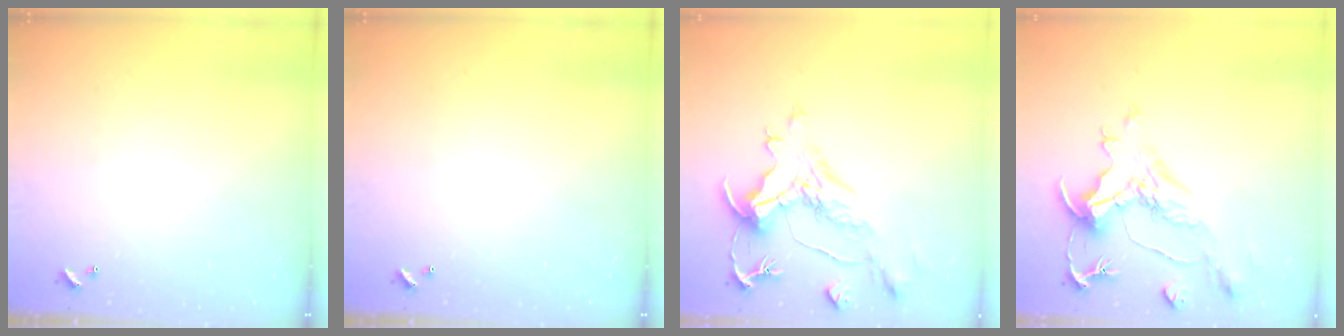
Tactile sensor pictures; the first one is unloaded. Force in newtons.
{"total": 0.0}
{"total": 2.0, "press": 1.0, "slide": 1.8}
{"total": 1.9, "press": 0.9, "slide": 1.6}